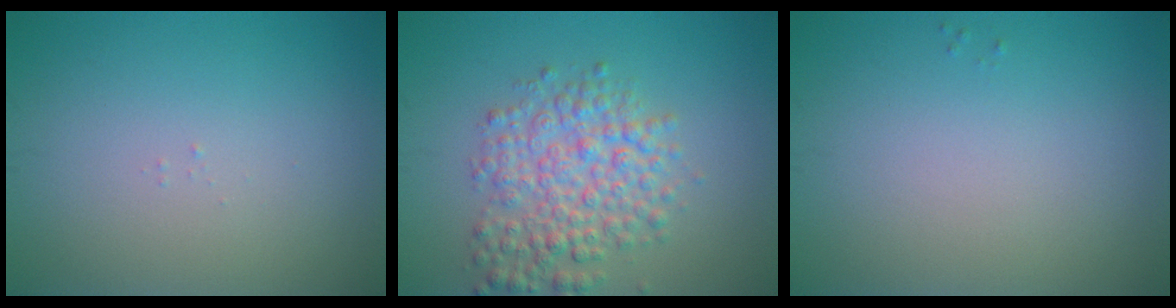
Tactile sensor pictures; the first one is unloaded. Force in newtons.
{"total": 5.2, "press": 5.2, "slide": 0.2}
{"total": 0.0}